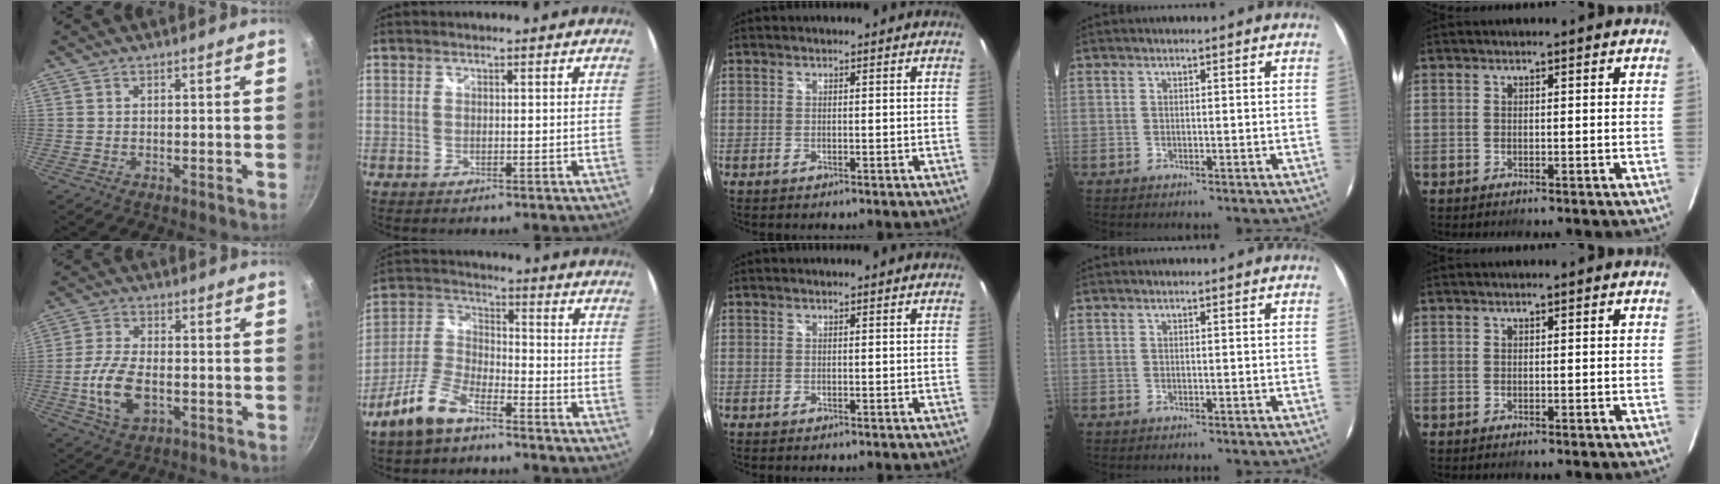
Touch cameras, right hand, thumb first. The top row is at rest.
{"thumb": {"total": 9.9, "force": [-2.3, 5.6, 7.9], "torque": [-0.158, 0.013, -0.045]}, "index": {"total": 9.9, "force": [-7.0, 3.7, 6.0], "torque": [-0.143, 0.005, -0.140]}}